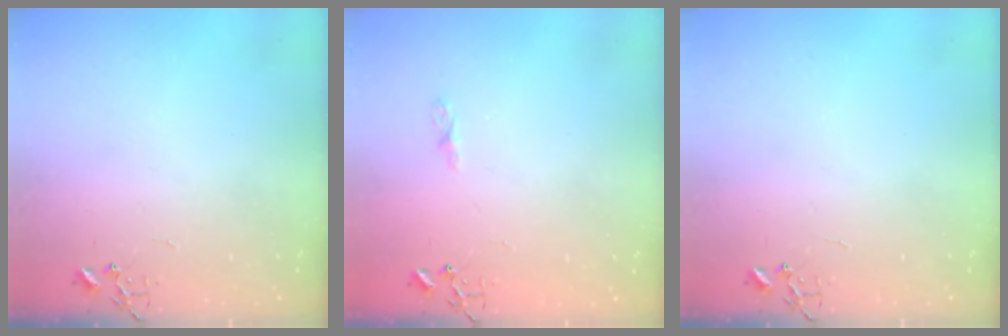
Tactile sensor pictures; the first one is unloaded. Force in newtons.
{"total": 3.4, "press": 3.4, "slide": 0.5}
{"total": 0.0}